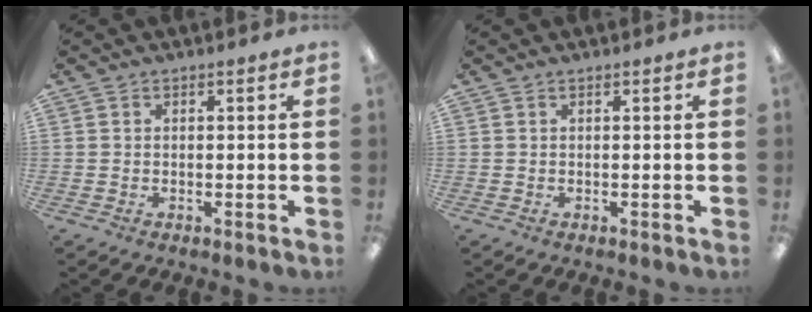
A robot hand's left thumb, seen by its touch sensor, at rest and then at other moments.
{"total": 0.0}